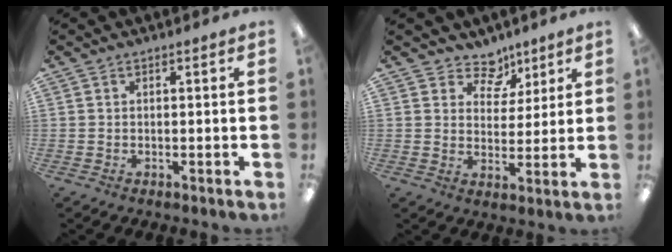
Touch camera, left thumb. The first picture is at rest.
{"total": 7.9, "force": [5.7, 5.1, 1.6], "torque": [-0.022, -0.040, 0.104]}